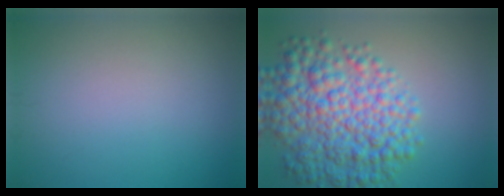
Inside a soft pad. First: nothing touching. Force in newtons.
{"total": 8.9, "press": 8.9, "slide": 0.2}